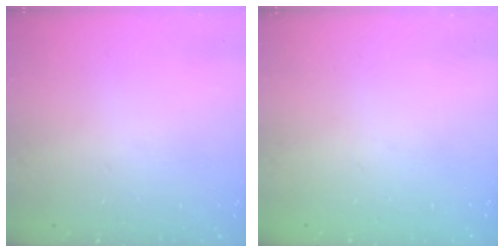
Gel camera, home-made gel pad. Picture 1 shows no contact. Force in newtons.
{"total": 0.0}